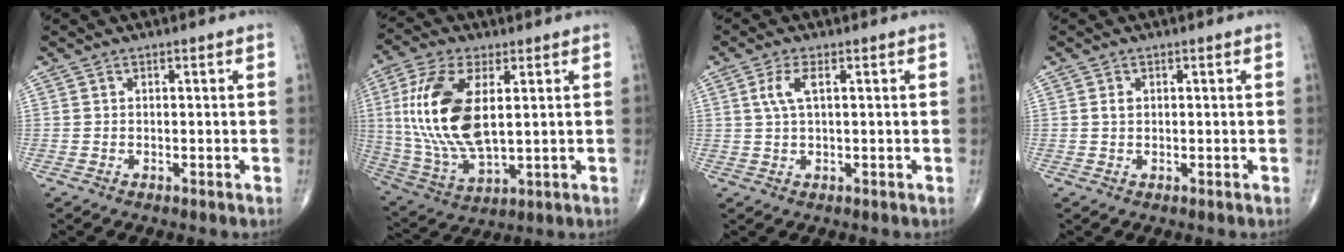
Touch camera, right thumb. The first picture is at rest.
{"total": 18.2, "force": [3.0, 8.6, 15.7], "torque": [-0.336, -0.013, 0.065]}
{"total": 3.8, "force": [1.1, 1.2, 3.4], "torque": [-0.085, 0.007, 0.024]}
{"total": 1.1, "force": [0.3, 0.8, 0.8], "torque": [-0.013, 0.003, 0.006]}